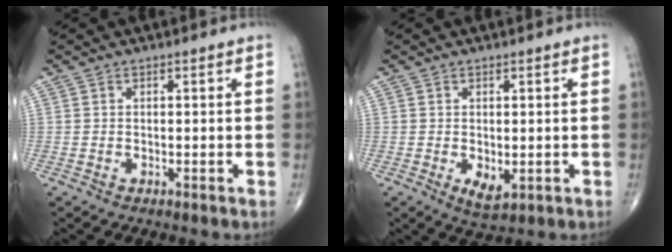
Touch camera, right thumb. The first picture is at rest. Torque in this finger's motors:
{"motor_torque": [-0.11, 0.53, 0.22, 0.20, 0.05]}